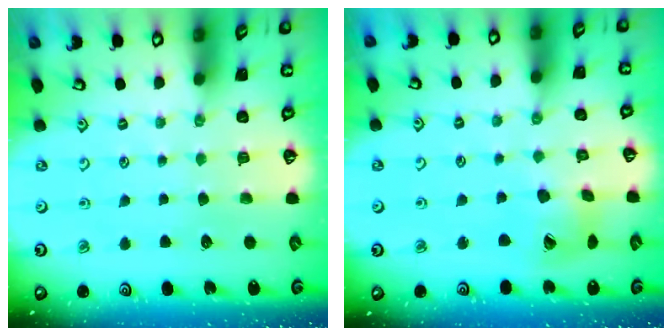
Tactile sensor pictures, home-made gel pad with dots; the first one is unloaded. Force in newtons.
{"total": 11.9, "press": 11.8, "slide": 1.4}